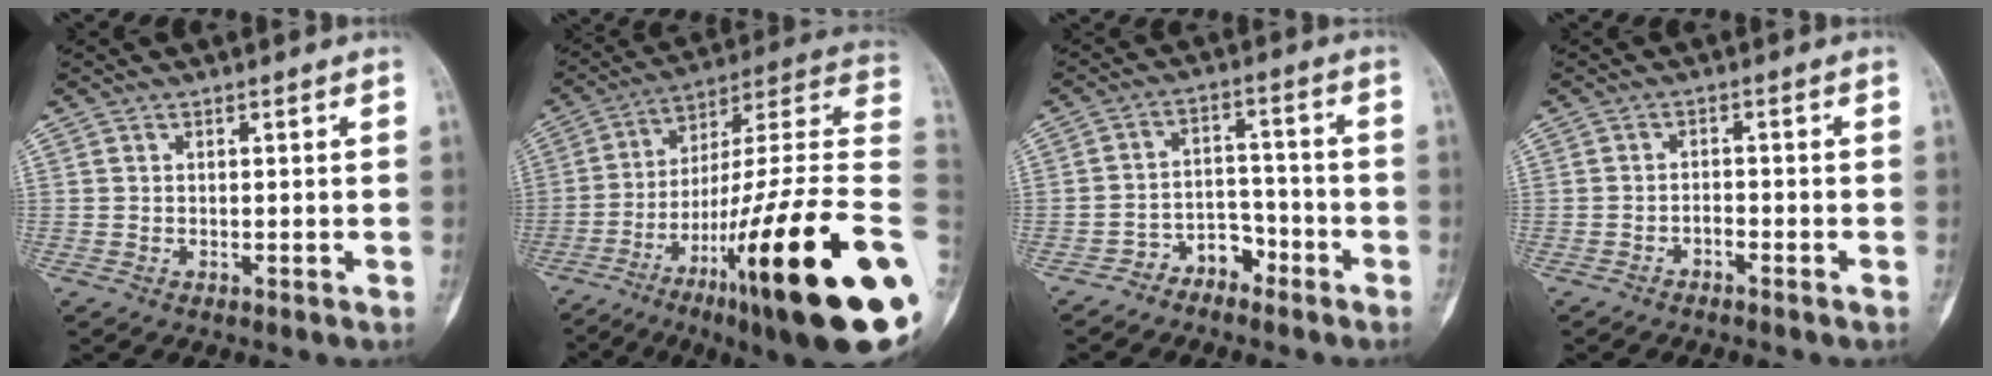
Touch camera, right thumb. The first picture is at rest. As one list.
[{"total": 32.7, "force": [-9.6, 5.5, 30.8], "torque": [-0.396, 0.061, -0.154]}, {"total": 5.4, "force": [-4.1, 3.3, 1.1], "torque": [0.010, 0.054, -0.073]}, {"total": 1.4, "force": [-1.3, 0.3, 0.6], "torque": [-0.016, 0.013, -0.023]}]